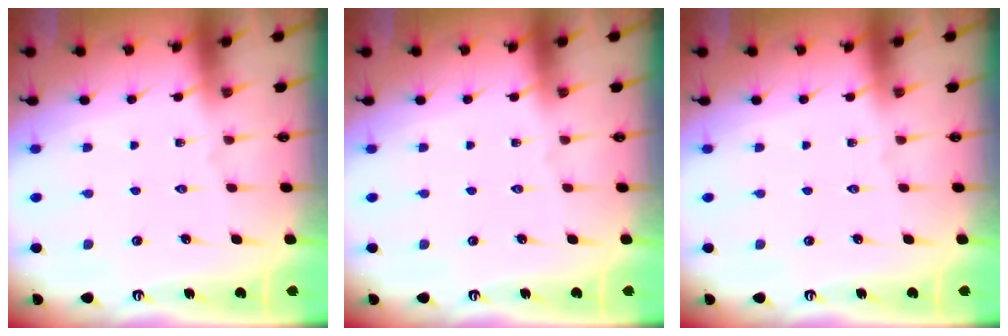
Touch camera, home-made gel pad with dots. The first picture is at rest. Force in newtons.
{"total": 0.0}
{"total": 0.0}